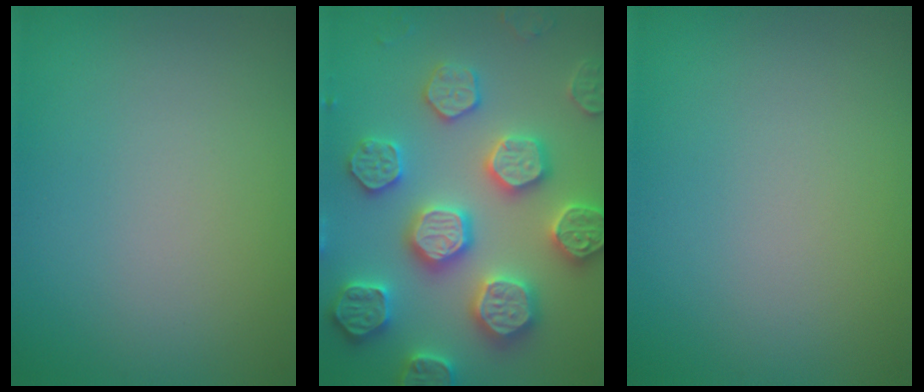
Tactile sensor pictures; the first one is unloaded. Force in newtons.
{"total": 7.8, "press": 7.7, "slide": 1.7}
{"total": 0.0}